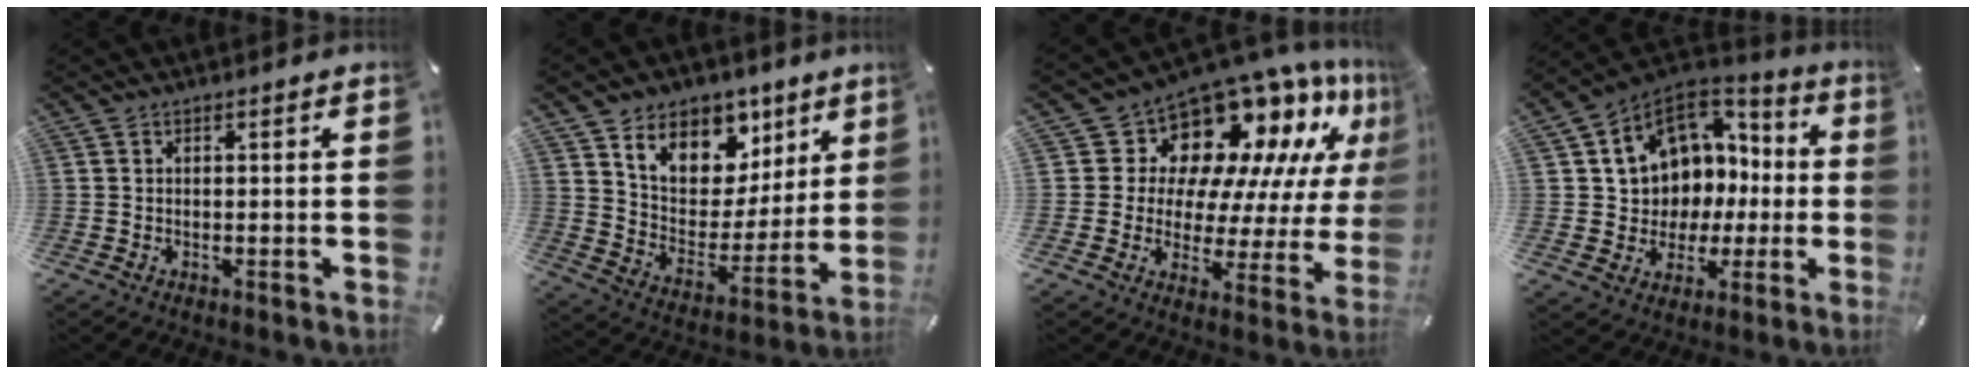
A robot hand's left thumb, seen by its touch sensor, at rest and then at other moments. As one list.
[{"total": 11.6, "force": [7.3, 8.7, 2.6], "torque": [-0.047, -0.061, 0.138]}, {"total": 14.0, "force": [10.4, 8.1, 4.8], "torque": [-0.080, -0.112, 0.176]}, {"total": 10.8, "force": [3.4, 9.7, 3.3], "torque": [-0.068, -0.037, 0.069]}]